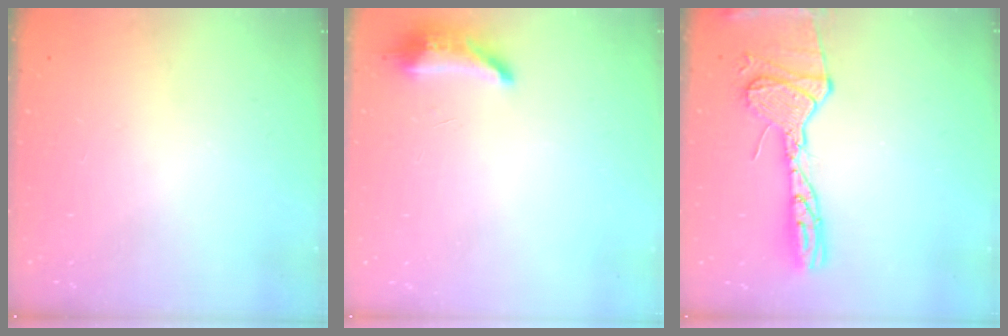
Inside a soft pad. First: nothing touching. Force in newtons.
{"total": 8.3, "press": 8.1, "slide": 1.5}
{"total": 16.8, "press": 16.1, "slide": 4.6}